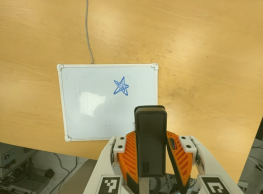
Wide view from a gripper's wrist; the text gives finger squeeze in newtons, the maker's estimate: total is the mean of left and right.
{"total": 4.2, "left": 3.4, "right": 5.0}